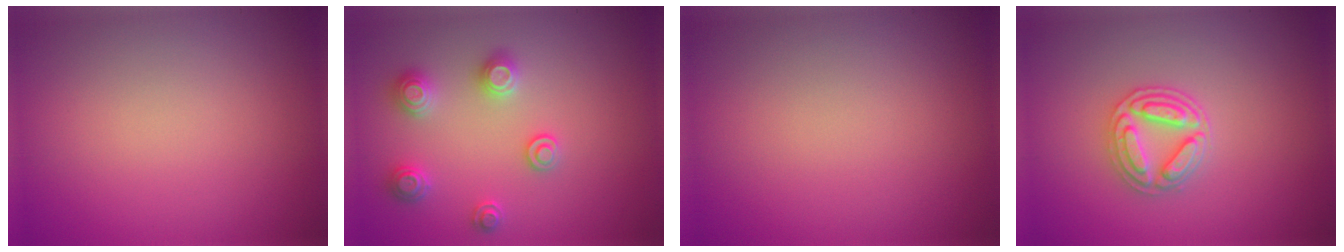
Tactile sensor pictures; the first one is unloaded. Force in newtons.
{"total": 2.8, "press": 2.8, "slide": 0.5}
{"total": 0.0}
{"total": 3.2, "press": 2.9, "slide": 1.3}